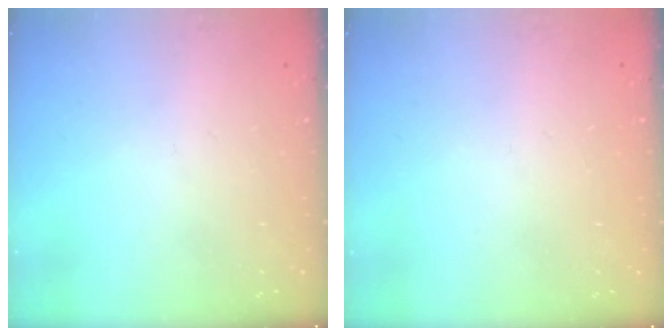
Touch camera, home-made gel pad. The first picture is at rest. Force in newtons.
{"total": 0.0}